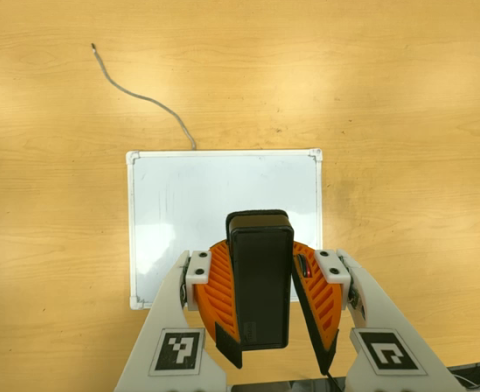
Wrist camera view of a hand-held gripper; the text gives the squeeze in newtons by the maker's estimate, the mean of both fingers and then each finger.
{"total": 7.7, "left": 8.2, "right": 7.2}